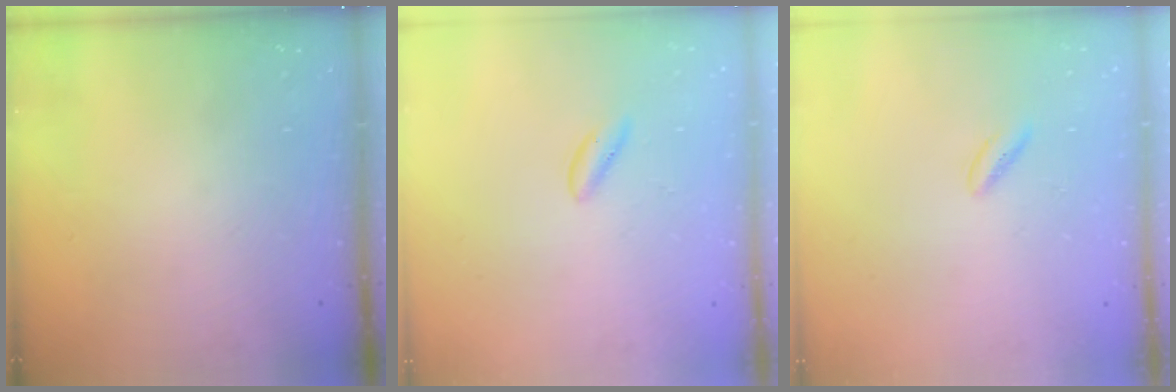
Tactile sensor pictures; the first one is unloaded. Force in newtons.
{"total": 0.5, "press": 0.4, "slide": 0.4}
{"total": 0.8, "press": 0.5, "slide": 0.6}